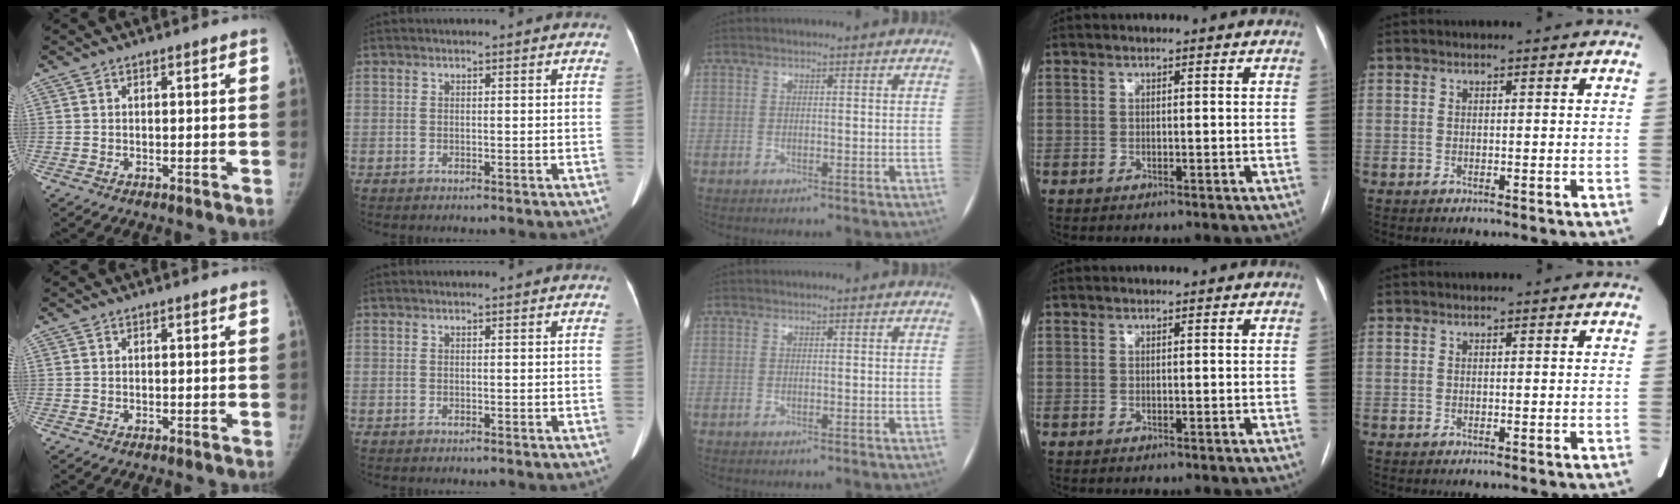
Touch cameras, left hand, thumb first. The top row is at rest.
{}